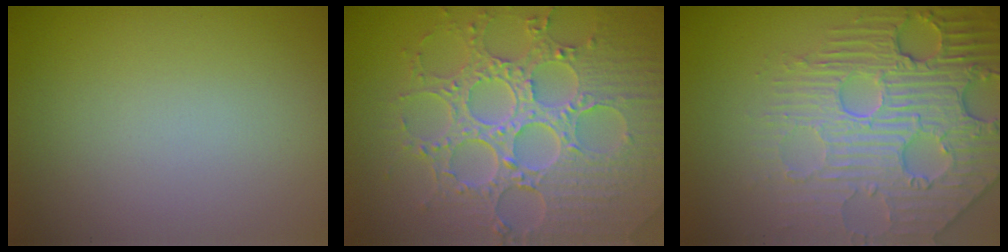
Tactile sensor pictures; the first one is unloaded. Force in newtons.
{"total": 8.3, "press": 6.1, "slide": 5.6}
{"total": 7.0, "press": 5.7, "slide": 4.1}